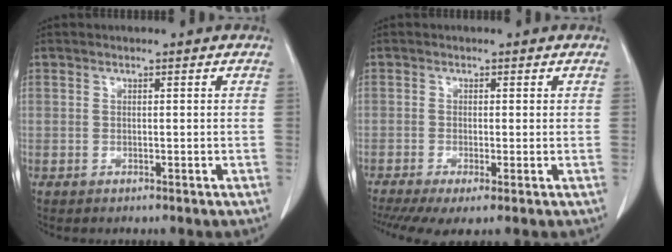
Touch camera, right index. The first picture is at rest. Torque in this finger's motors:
{"motor_torque": [0.31, -0.26, 0.15, 0.04]}